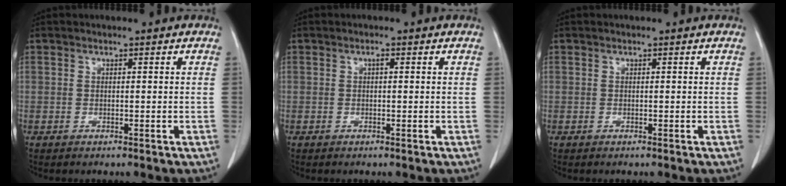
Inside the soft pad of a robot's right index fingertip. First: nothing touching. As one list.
[{"total": 0.7, "force": [0.2, 0.2, 0.6], "torque": [-0.009, 0.003, 0.001]}, {"total": 0.0}]